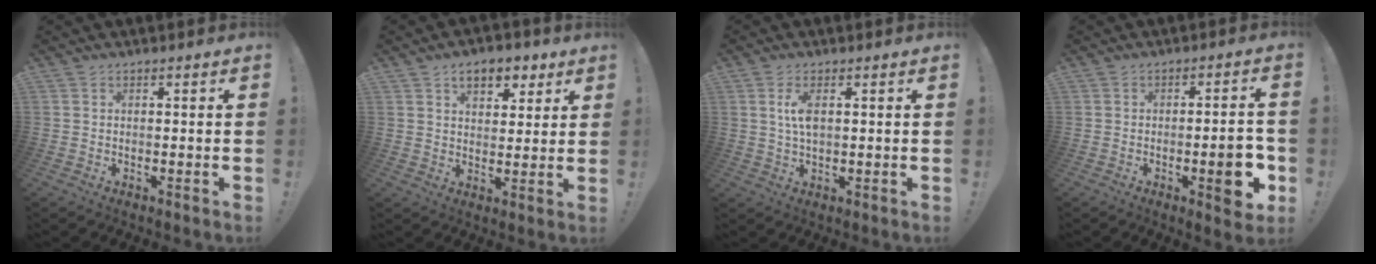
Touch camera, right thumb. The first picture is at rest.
{"total": 8.8, "force": [4.9, 5.4, 4.9], "torque": [-0.056, -0.020, 0.087]}
{"total": 4.8, "force": [1.1, 2.1, 4.2], "torque": [-0.084, -0.001, 0.015]}
{"total": 10.0, "force": [-2.9, 2.8, 9.1], "torque": [-0.102, 0.001, -0.044]}